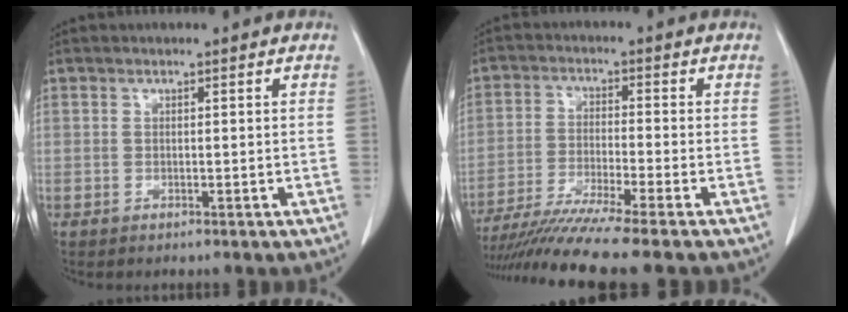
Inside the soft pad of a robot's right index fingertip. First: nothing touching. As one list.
[{"total": 10.9, "force": [-9.1, -2.0, 5.6], "torque": [-0.087, -0.033, -0.153]}]